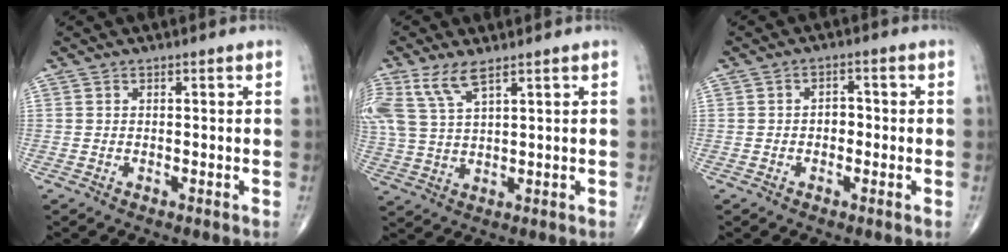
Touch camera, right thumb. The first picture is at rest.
{"total": 7.9, "force": [4.8, 2.4, 5.8], "torque": [-0.145, -0.007, 0.107]}
{"total": 2.7, "force": [-0.4, 1.9, 1.9], "torque": [-0.017, 0.012, -0.010]}